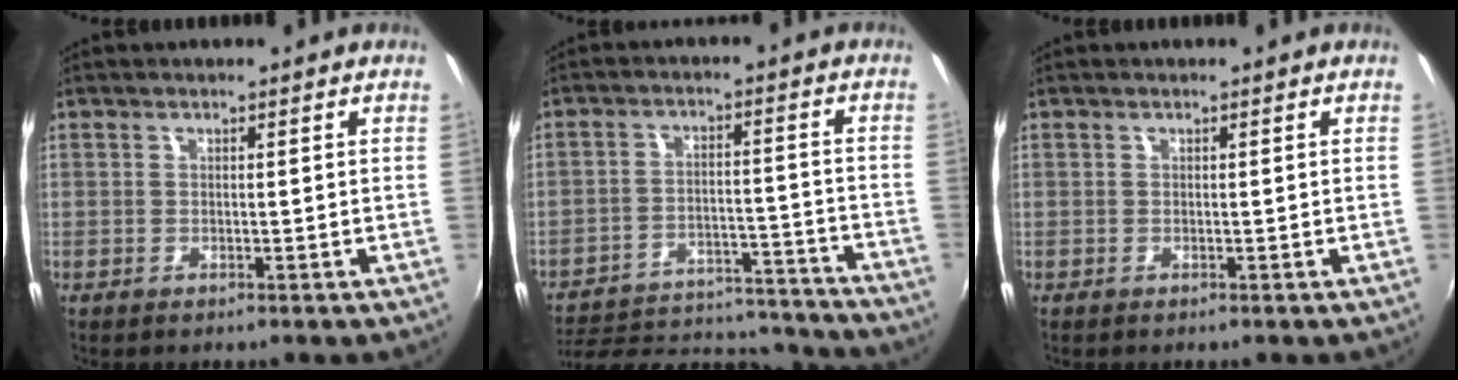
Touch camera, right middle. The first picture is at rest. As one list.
[{"total": 21.7, "force": [-19.5, 6.6, 6.6], "torque": [-0.128, 0.016, -0.251]}, {"total": 0.0}]